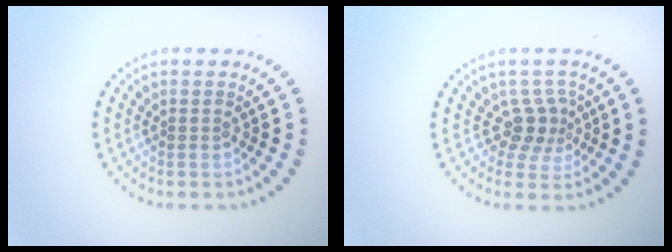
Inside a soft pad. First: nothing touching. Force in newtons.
{"total": 2.6, "press": 1.8, "slide": 1.8}